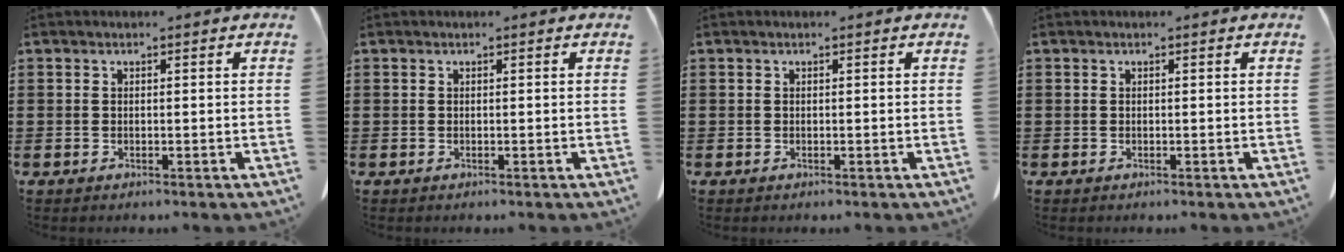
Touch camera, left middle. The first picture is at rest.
{"total": 0.0}
{"total": 0.0}
{"total": 0.0}